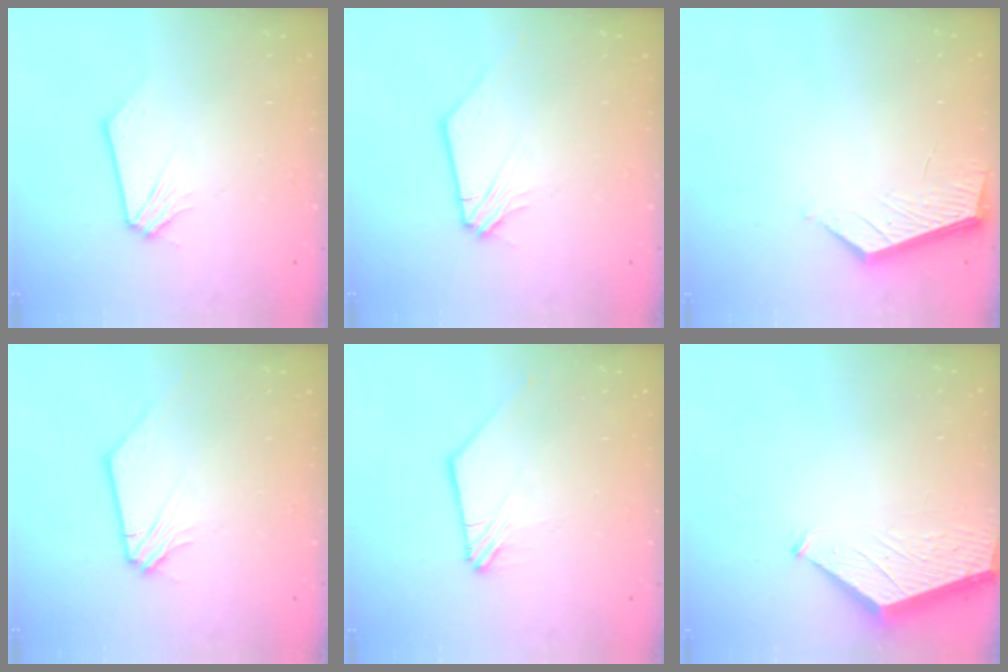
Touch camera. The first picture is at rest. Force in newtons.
{"total": 0.8, "press": 0.8, "slide": 0.1}
{"total": 4.0, "press": 4.0, "slide": 0.3}
{"total": 0.8, "press": 0.8, "slide": 0.1}
{"total": 1.2, "press": 1.2, "slide": 0.2}
{"total": 1.6, "press": 1.6, "slide": 0.2}